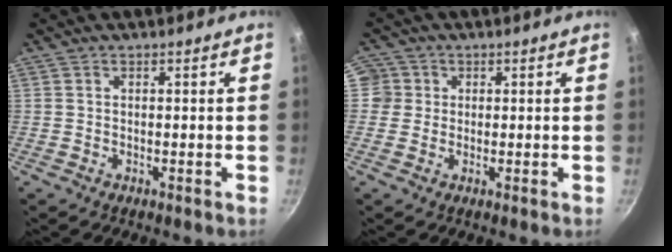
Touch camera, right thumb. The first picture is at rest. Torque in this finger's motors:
{"motor_torque": [-0.10, 0.32, -0.16, 0.50, -0.01]}